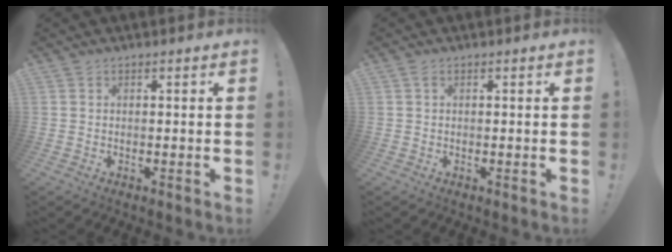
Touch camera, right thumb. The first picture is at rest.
{"total": 0.6, "force": [0.1, 0.2, 0.5], "torque": [-0.008, 0.000, 0.001]}